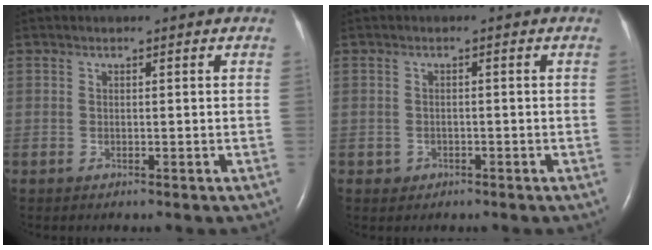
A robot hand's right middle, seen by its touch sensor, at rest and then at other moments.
{"total": 1.3, "force": [-0.7, 1.2, 0.0], "torque": [-0.004, 0.005, -0.008]}